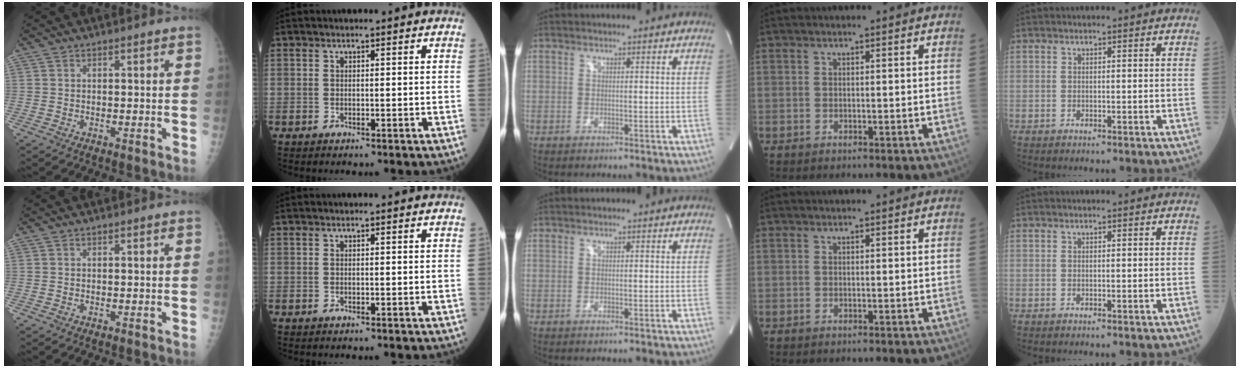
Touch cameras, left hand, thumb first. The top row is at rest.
{}